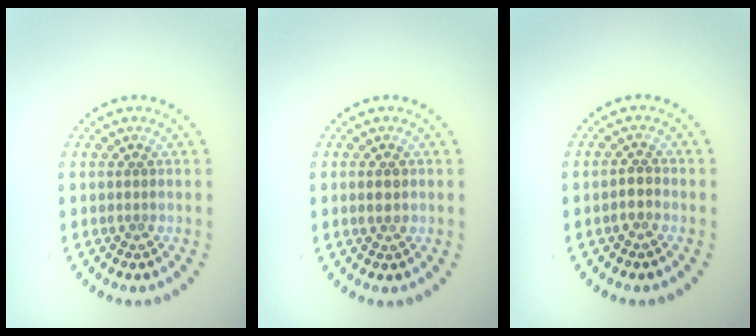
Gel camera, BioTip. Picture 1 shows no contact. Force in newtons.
{"total": 1.0, "press": 1.0, "slide": 0.1}
{"total": 1.2, "press": 1.1, "slide": 0.6}